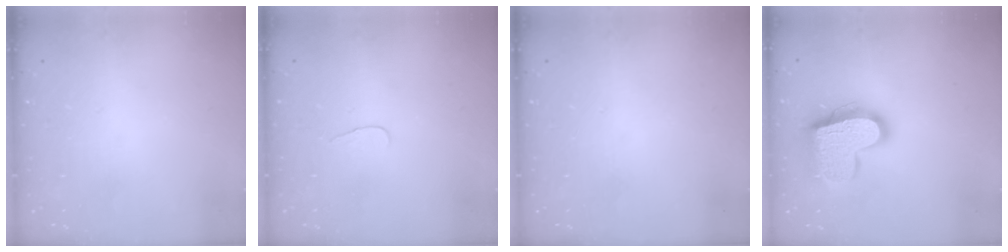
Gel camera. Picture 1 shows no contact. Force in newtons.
{"total": 2.8, "press": 2.8, "slide": 0.3}
{"total": 0.0}
{"total": 18.0, "press": 17.9, "slide": 1.6}